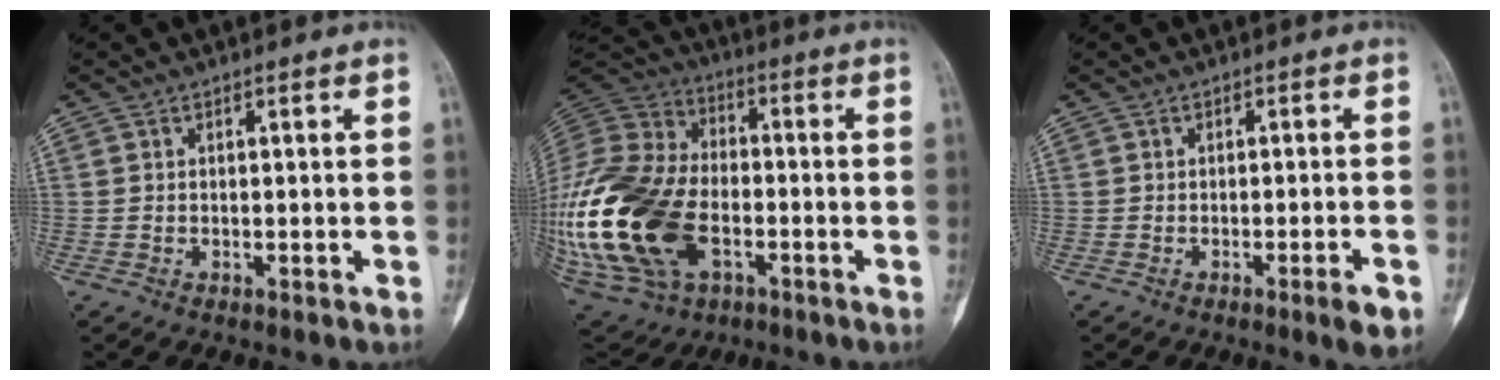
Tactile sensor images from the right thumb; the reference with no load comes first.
{"total": 35.4, "force": [-8.3, 23.1, 25.5], "torque": [-0.657, 0.005, -0.149]}
{"total": 3.7, "force": [-1.9, 0.4, 3.1], "torque": [-0.045, 0.002, -0.028]}